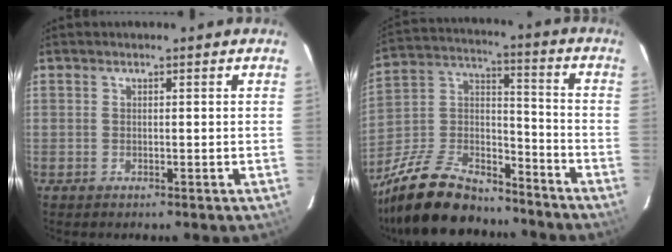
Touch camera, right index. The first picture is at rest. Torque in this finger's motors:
{"motor_torque": [1.07, -1.07, 0.45, 0.14]}